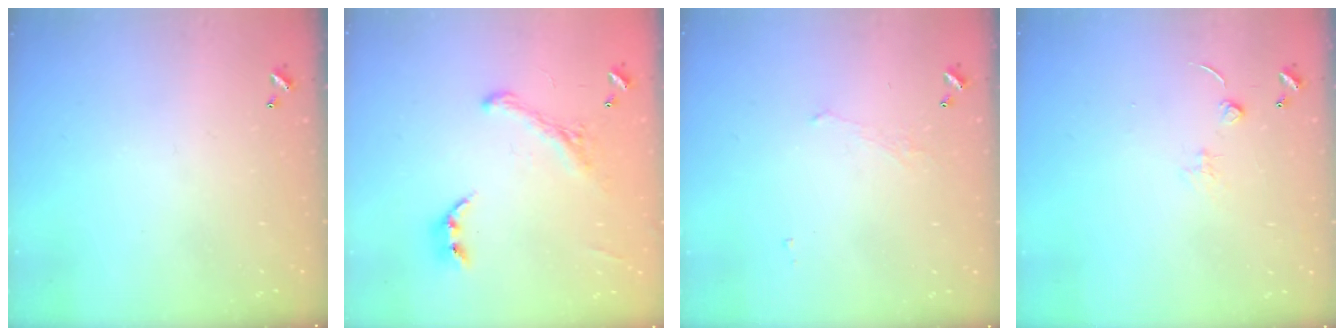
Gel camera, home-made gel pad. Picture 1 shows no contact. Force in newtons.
{"total": 2.9, "press": 2.7, "slide": 1.2}
{"total": 1.1, "press": 0.8, "slide": 0.7}
{"total": 0.9, "press": 0.9, "slide": 0.3}